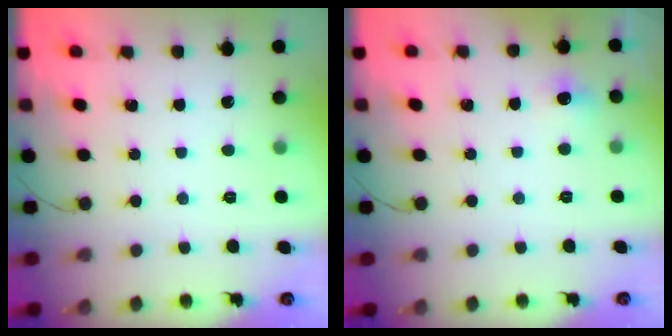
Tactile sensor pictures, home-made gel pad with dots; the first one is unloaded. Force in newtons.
{"total": 4.5, "press": 4.1, "slide": 1.8}